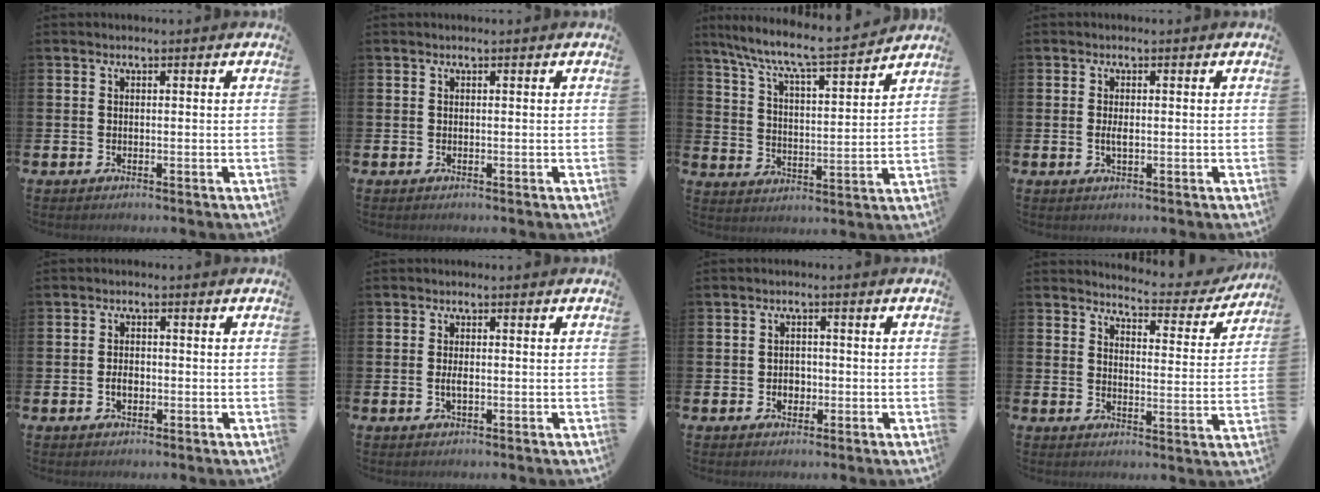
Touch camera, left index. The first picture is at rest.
{"total": 0.0}
{"total": 8.1, "force": [7.5, 0.6, 3.1], "torque": [-0.094, -0.056, 0.126]}
{"total": 1.6, "force": [0.0, 0.6, 1.5], "torque": [-0.024, 0.001, -0.003]}
{"total": 2.0, "force": [-0.4, 1.3, 1.5], "torque": [-0.016, 0.000, -0.012]}
{"total": 1.6, "force": [-0.1, 0.6, 1.5], "torque": [-0.023, 0.000, -0.005]}
{"total": 2.0, "force": [-0.4, 1.7, 1.0], "torque": [0.001, -0.002, -0.015]}
{"total": 4.3, "force": [4.2, 0.6, 0.7], "torque": [-0.019, -0.036, 0.065]}